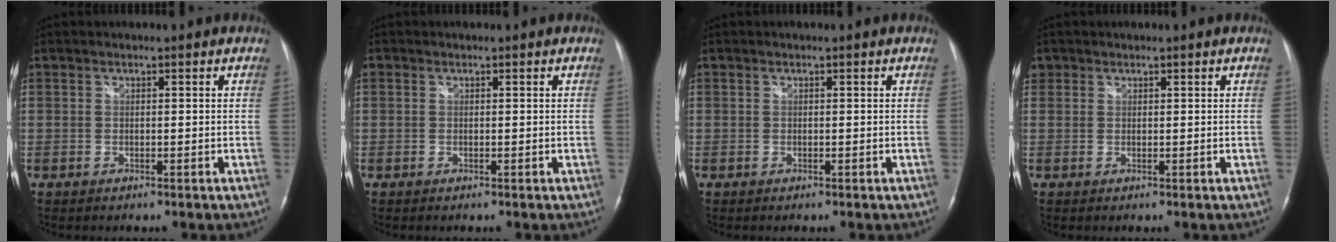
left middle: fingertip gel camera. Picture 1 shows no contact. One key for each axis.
{"total": 0.6, "fx": 0.2, "fy": 0.5, "fz": 0.2, "tx": -0.003, "ty": 0.010, "tz": 0.005}
{"total": 0.0}
{"total": 1.5, "fx": 0.8, "fy": 1.2, "fz": 0.1, "tx": 0.008, "ty": 0.008, "tz": 0.013}